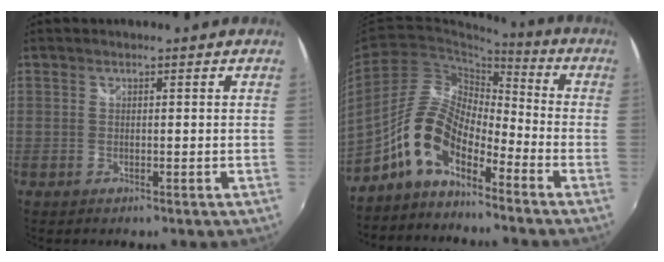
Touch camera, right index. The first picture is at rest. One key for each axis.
{"total": 10.6, "fx": -6.9, "fy": 4.4, "fz": 6.8, "tx": -0.140, "ty": 0.022, "tz": -0.141}